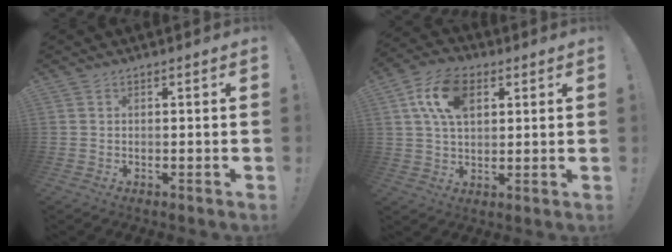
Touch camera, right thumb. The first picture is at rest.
{"total": 13.1, "force": [4.8, 8.0, 9.1], "torque": [-0.163, 0.000, 0.087]}